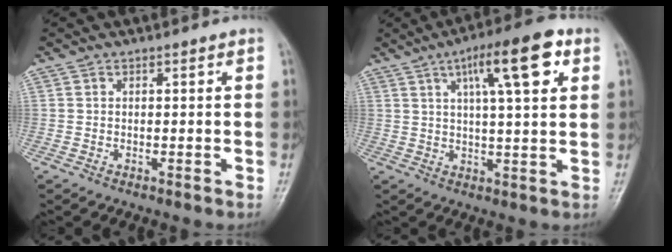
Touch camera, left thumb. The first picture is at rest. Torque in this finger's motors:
{"motor_torque": [0.43, 0.57, 0.73, 0.26, 0.14]}